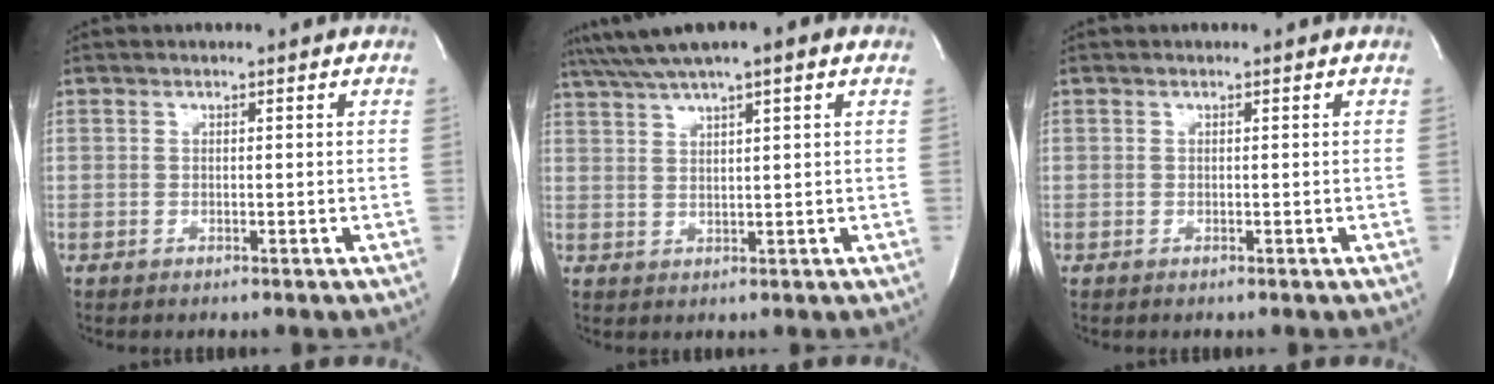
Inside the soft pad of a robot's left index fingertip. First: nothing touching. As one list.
[{"total": 9.0, "force": [6.5, 0.5, 6.2], "torque": [-0.112, 0.042, 0.101]}, {"total": 0.0}]